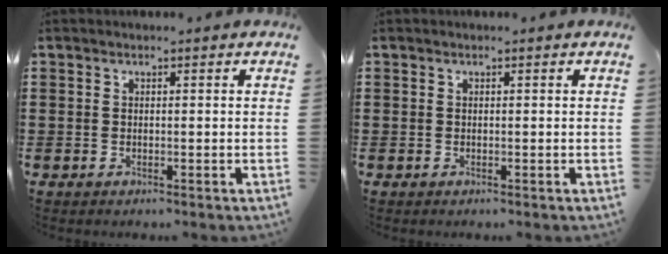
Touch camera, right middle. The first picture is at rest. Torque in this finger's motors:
{"motor_torque": [-0.17, 0.04, -0.02, -0.01]}